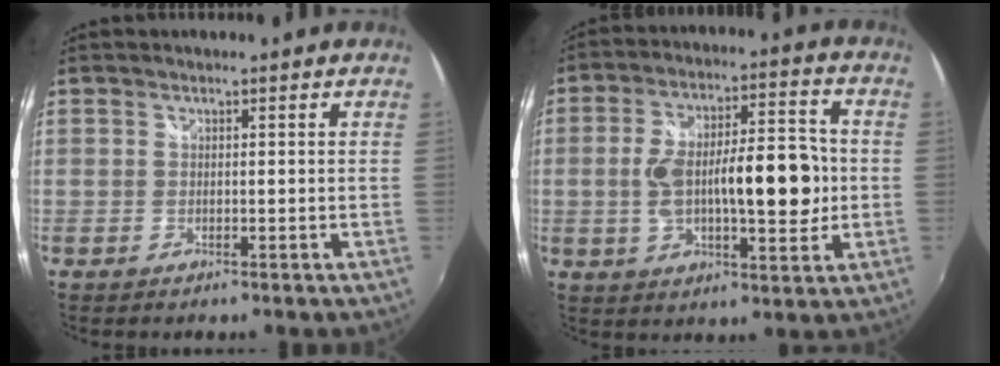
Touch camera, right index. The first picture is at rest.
{"total": 15.8, "force": [-1.4, 5.8, 14.6], "torque": [-0.250, 0.009, -0.019]}